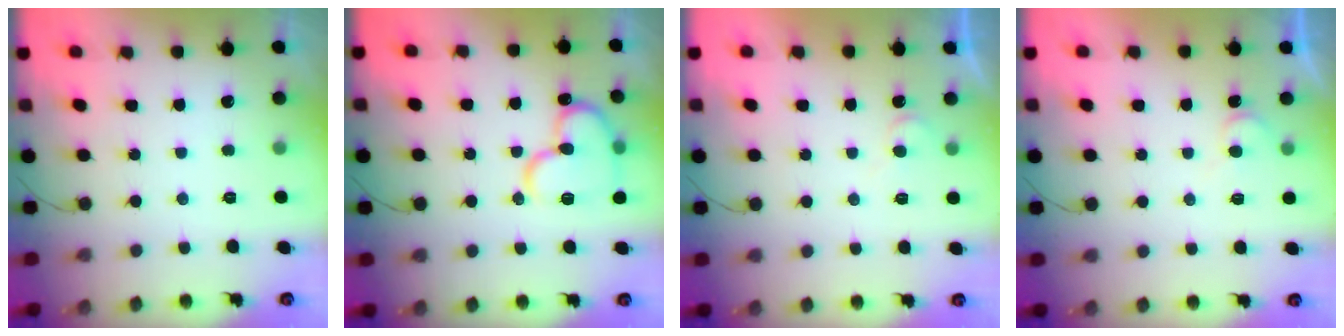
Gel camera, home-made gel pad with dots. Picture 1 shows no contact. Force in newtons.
{"total": 15.0, "press": 14.8, "slide": 2.2}
{"total": 4.4, "press": 4.4, "slide": 0.4}
{"total": 4.4, "press": 4.3, "slide": 0.3}